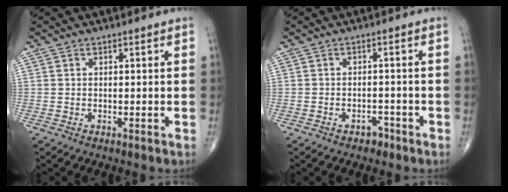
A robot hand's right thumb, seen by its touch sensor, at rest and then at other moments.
{"total": 2.1, "force": [-1.5, 1.3, 0.6], "torque": [-0.005, 0.011, -0.019]}